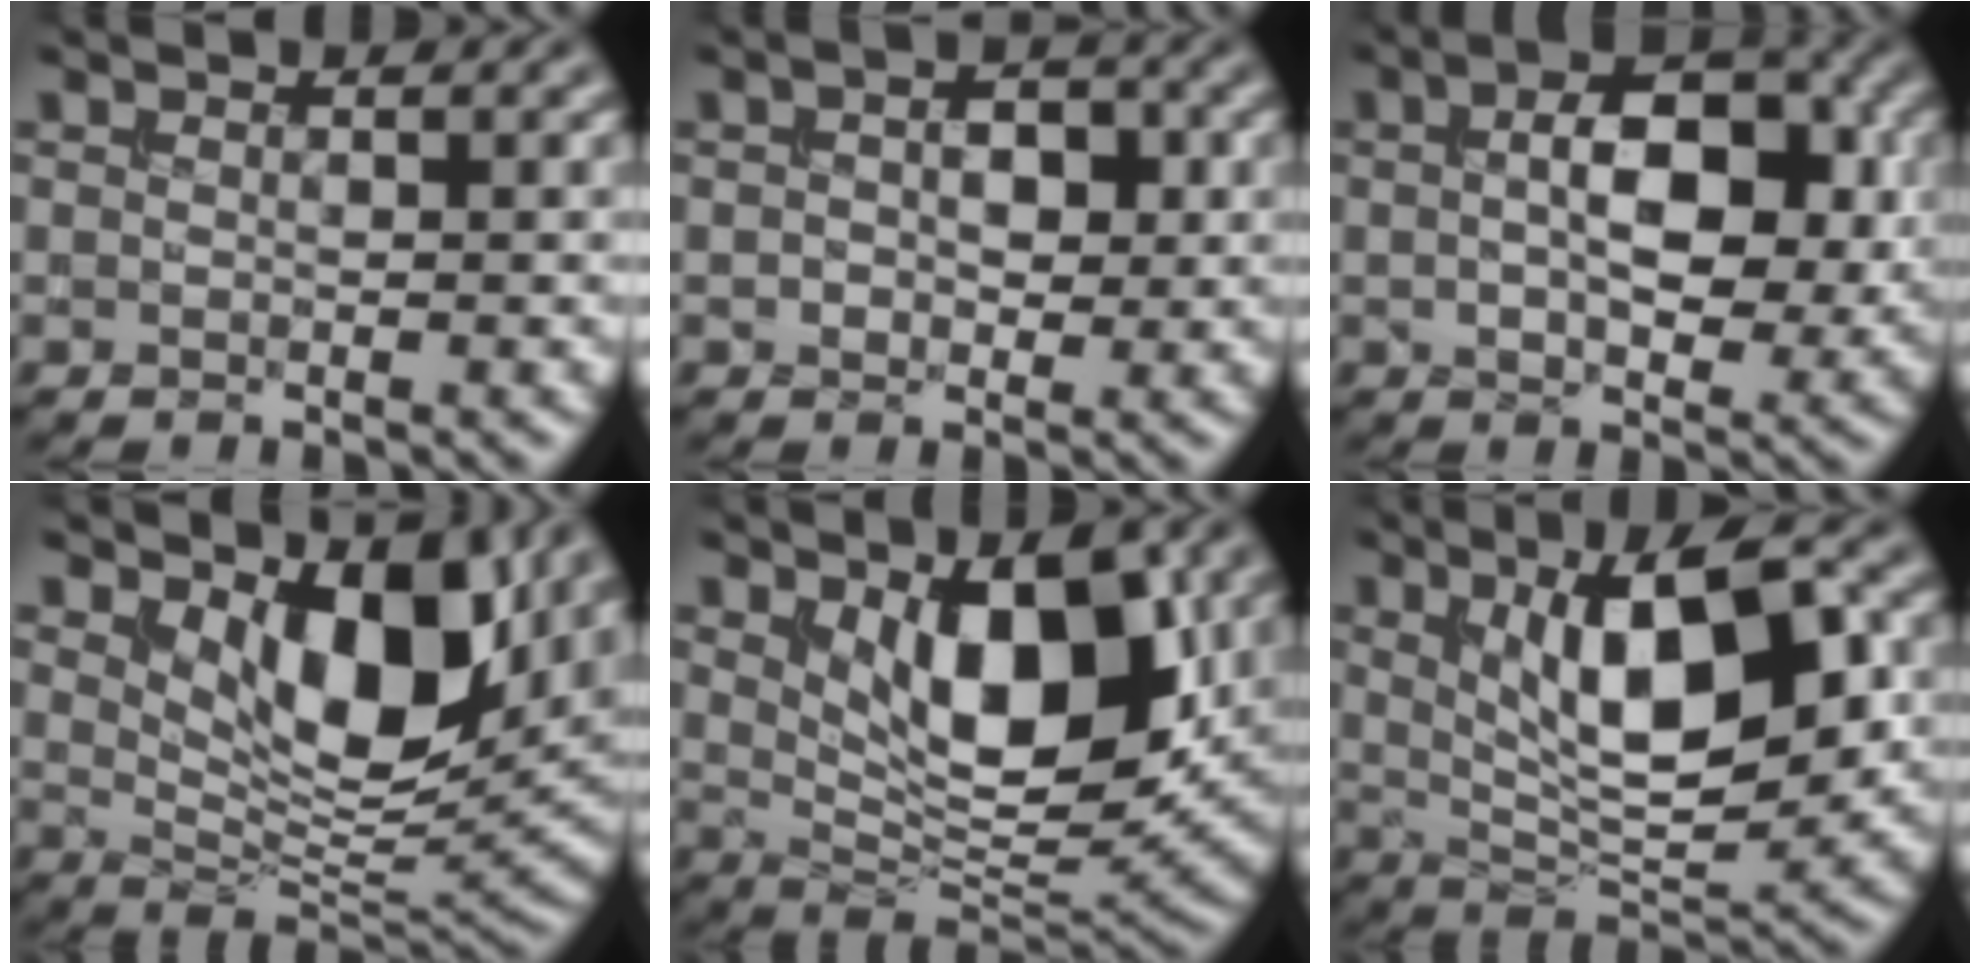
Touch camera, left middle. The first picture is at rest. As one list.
[{"total": 3.2, "force": [0.4, 2.1, 2.4], "torque": [-0.038, 0.000, 0.007]}, {"total": 7.9, "force": [1.0, 4.2, 6.6], "torque": [-0.099, 0.010, 0.010]}, {"total": 8.8, "force": [3.8, 4.2, 6.7], "torque": [-0.105, -0.017, 0.060]}, {"total": 9.1, "force": [2.7, 4.0, 7.8], "torque": [-0.126, -0.016, 0.048]}, {"total": 9.6, "force": [2.2, 3.5, 8.7], "torque": [-0.134, 0.000, 0.036]}]